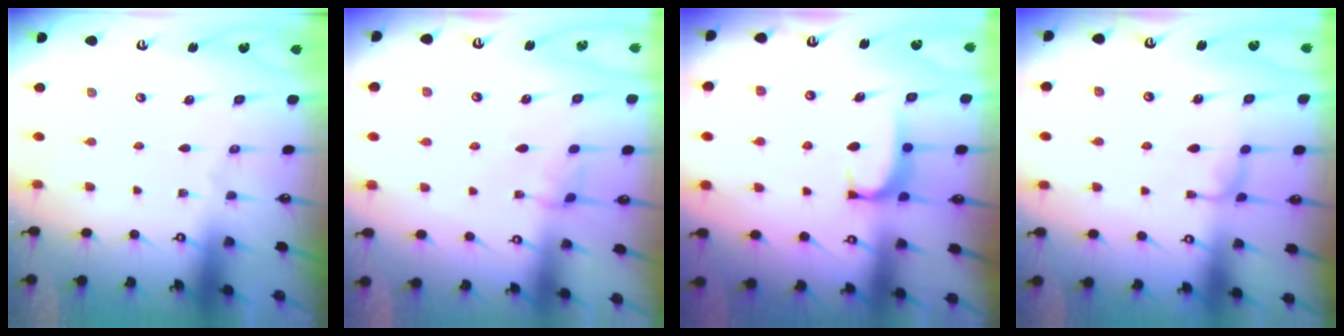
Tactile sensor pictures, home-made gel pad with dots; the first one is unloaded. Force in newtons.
{"total": 2.8, "press": 2.8, "slide": 0.4}
{"total": 1.6, "press": 1.5, "slide": 0.5}
{"total": 2.0, "press": 1.9, "slide": 0.5}